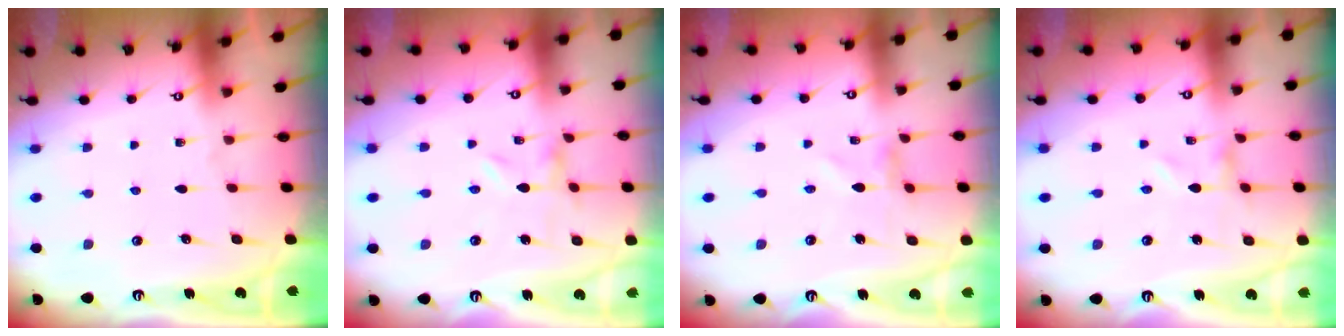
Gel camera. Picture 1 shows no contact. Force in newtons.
{"total": 0.0}
{"total": 0.0}
{"total": 0.0}